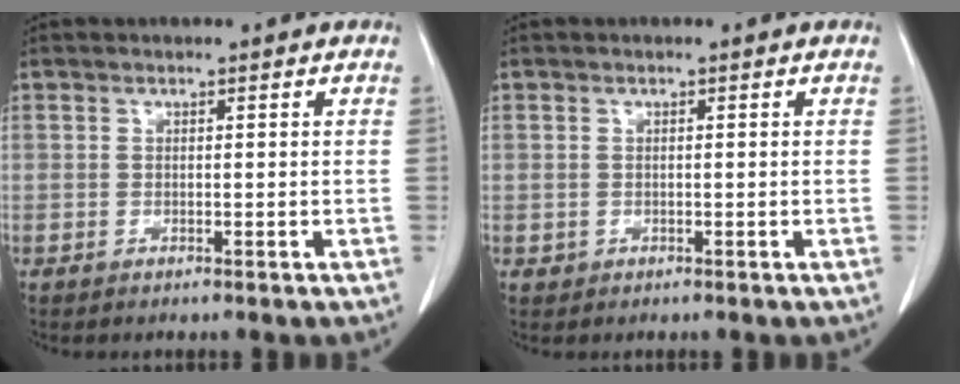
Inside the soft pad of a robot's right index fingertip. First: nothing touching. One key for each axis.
{"total": 0.8, "fx": -0.1, "fy": 0.8, "fz": 0.0, "tx": 0.003, "ty": 0.005, "tz": 0.001}